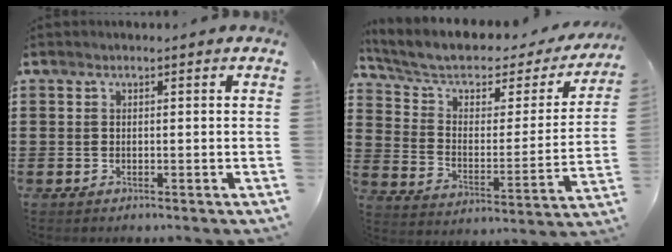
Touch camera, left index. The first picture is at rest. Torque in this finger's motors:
{"motor_torque": [2.14, 0.00, 1.05, 0.17]}